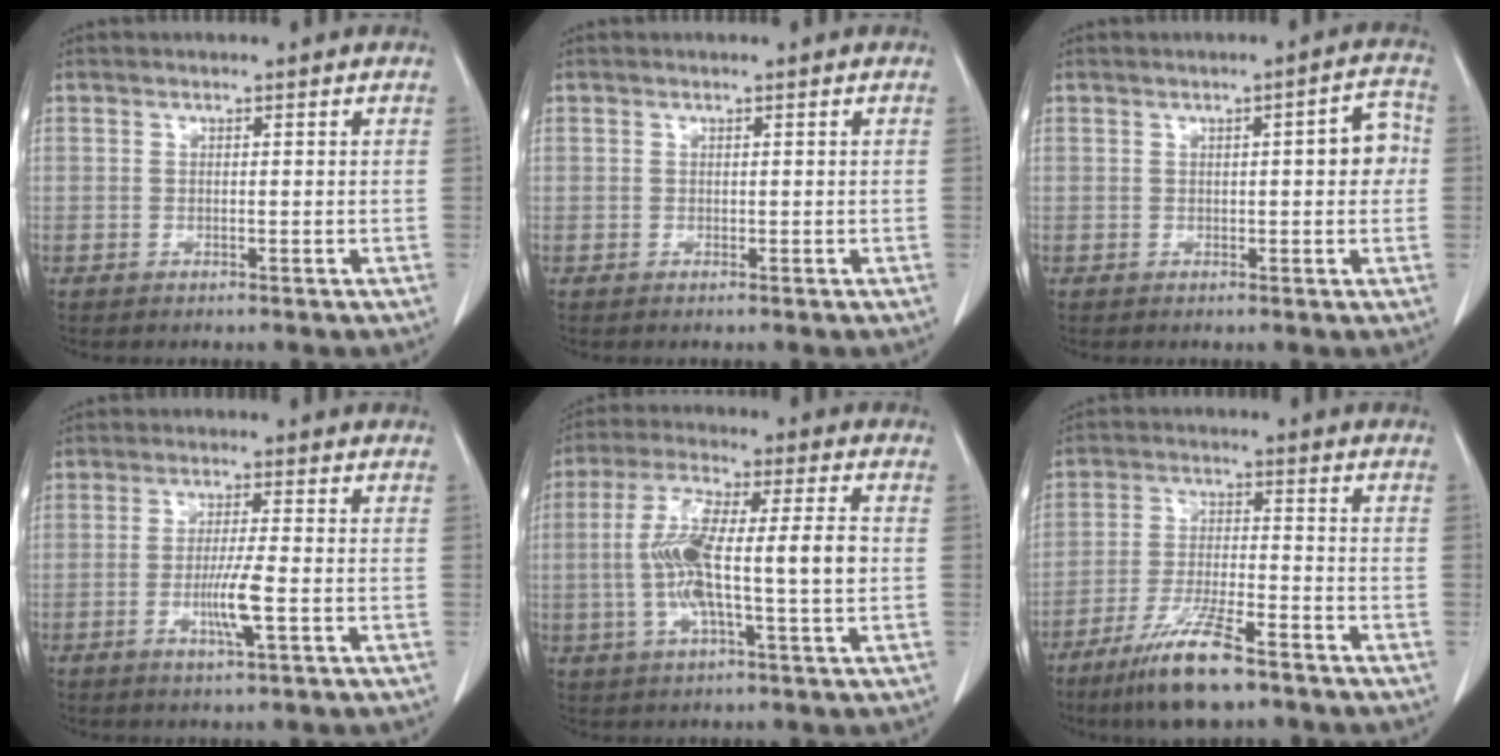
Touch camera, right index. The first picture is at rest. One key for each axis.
{"total": 0.0}
{"total": 4.4, "fx": 0.2, "fy": 1.3, "fz": 4.2, "tx": -0.046, "ty": 0.013, "tz": -0.004}
{"total": 5.5, "fx": -1.5, "fy": -0.2, "fz": 5.3, "tx": -0.098, "ty": -0.009, "tz": -0.027}
{"total": 13.1, "fx": -0.7, "fy": 1.5, "fz": 13.0, "tx": -0.249, "ty": 0.016, "tz": -0.014}
{"total": 10.7, "fx": -7.6, "fy": 1.4, "fz": 7.4, "tx": -0.145, "ty": -0.025, "tz": -0.138}